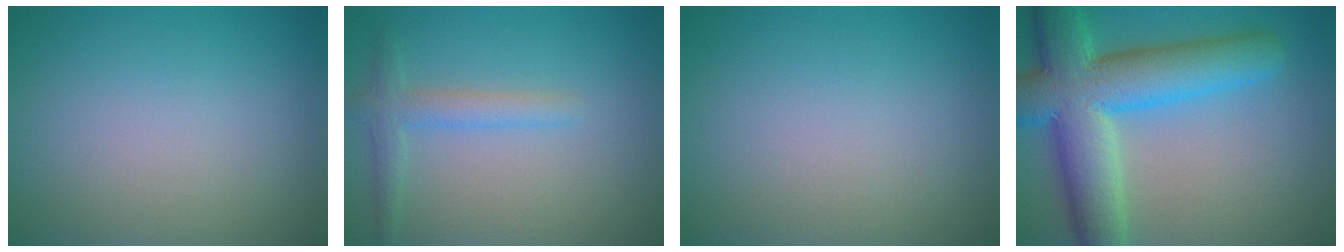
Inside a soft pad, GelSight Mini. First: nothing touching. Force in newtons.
{"total": 2.3, "press": 2.3, "slide": 0.1}
{"total": 0.0}
{"total": 11.2, "press": 11.2, "slide": 0.4}